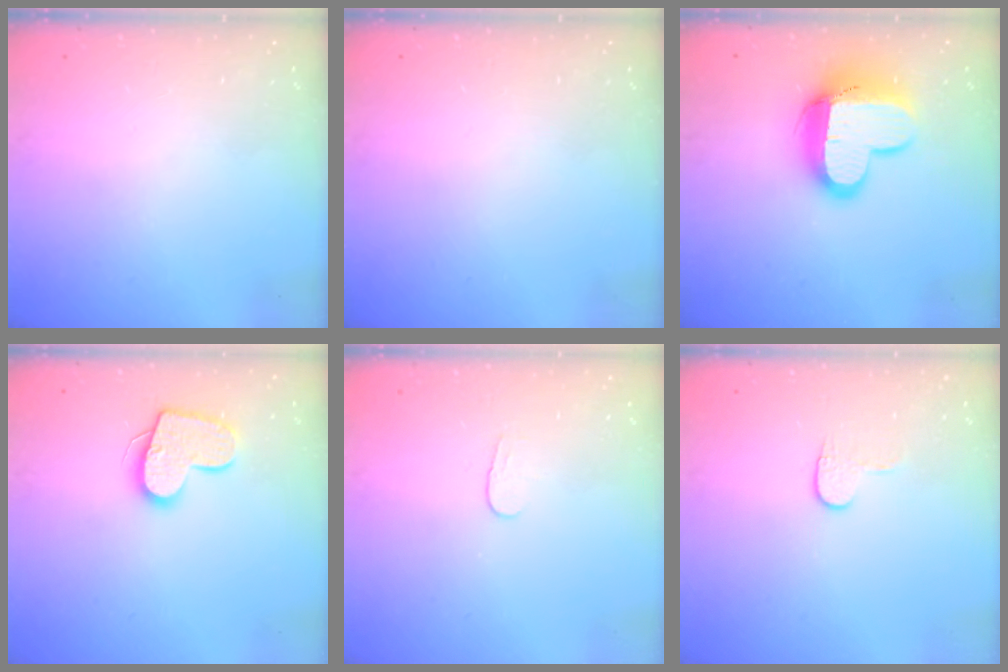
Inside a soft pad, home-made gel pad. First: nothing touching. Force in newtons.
{"total": 0.0}
{"total": 14.0, "press": 13.9, "slide": 1.4}
{"total": 13.9, "press": 13.8, "slide": 1.1}
{"total": 3.8, "press": 3.8, "slide": 0.3}
{"total": 3.7, "press": 3.6, "slide": 0.4}